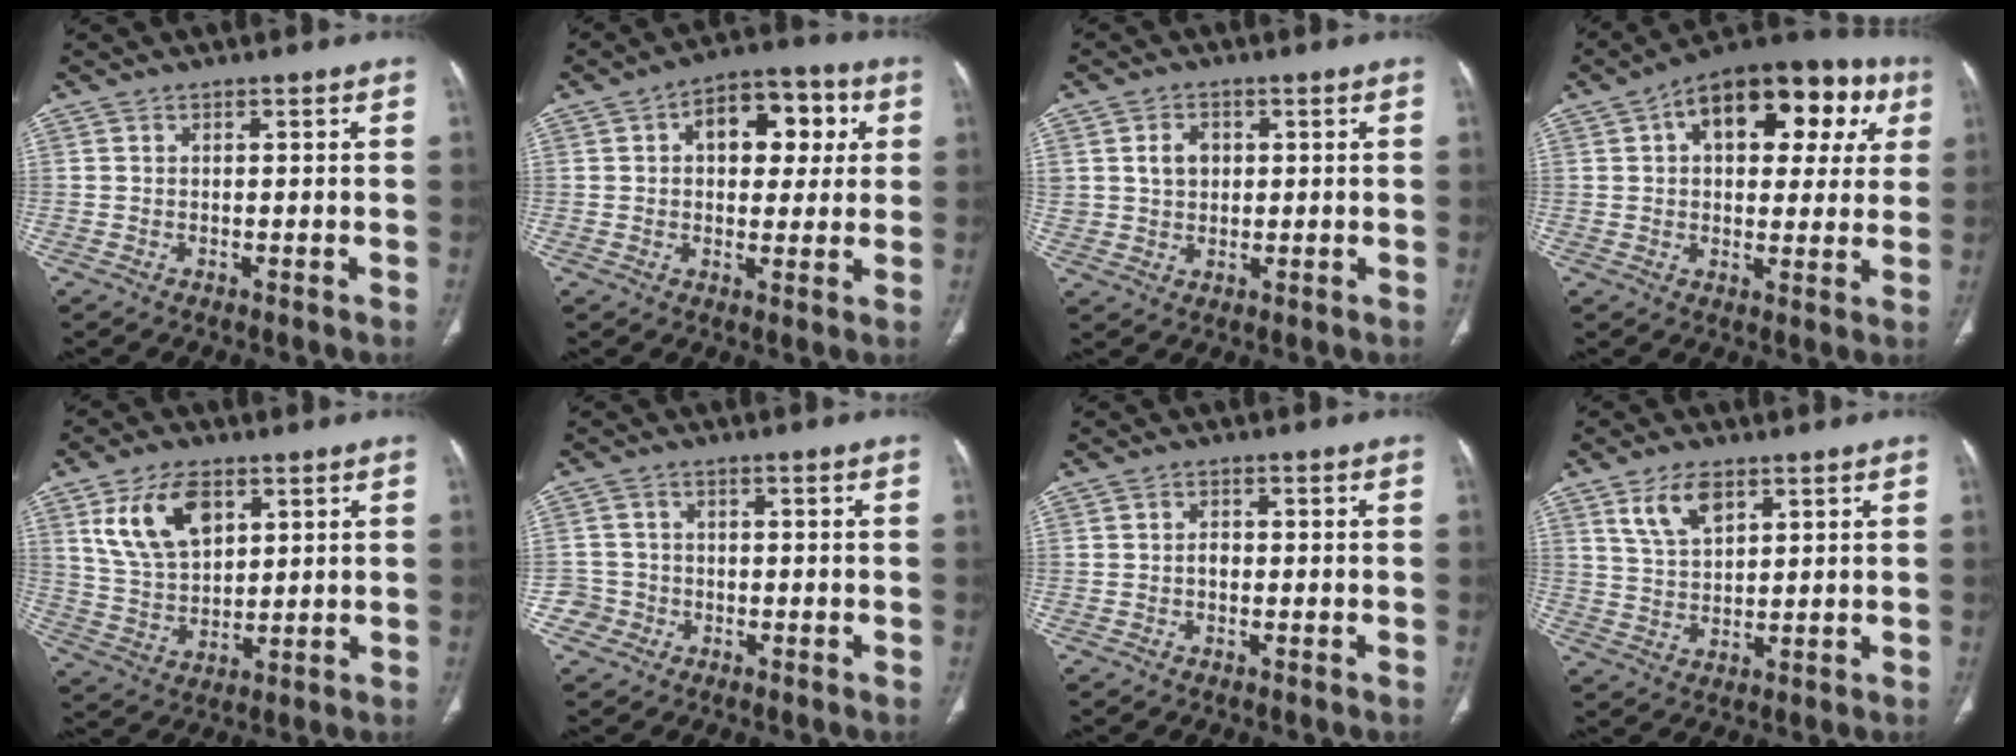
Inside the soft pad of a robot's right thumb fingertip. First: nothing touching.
{"total": 12.6, "force": [3.4, 7.8, 9.4], "torque": [-0.086, 0.016, 0.044]}
{"total": 4.7, "force": [1.2, 3.7, 2.6], "torque": [-0.027, -0.005, 0.024]}
{"total": 21.5, "force": [7.5, 11.8, 16.4], "torque": [-0.184, 0.029, 0.099]}
{"total": 12.2, "force": [5.4, 7.1, 8.3], "torque": [-0.139, -0.016, 0.114]}
{"total": 3.2, "force": [-1.3, 2.9, -0.4], "torque": [0.023, 0.016, -0.029]}
{"total": 1.3, "force": [-0.3, 0.9, 0.8], "torque": [-0.009, 0.004, -0.007]}
{"total": 7.0, "force": [3.9, 3.5, 4.6], "torque": [-0.078, -0.018, 0.081]}